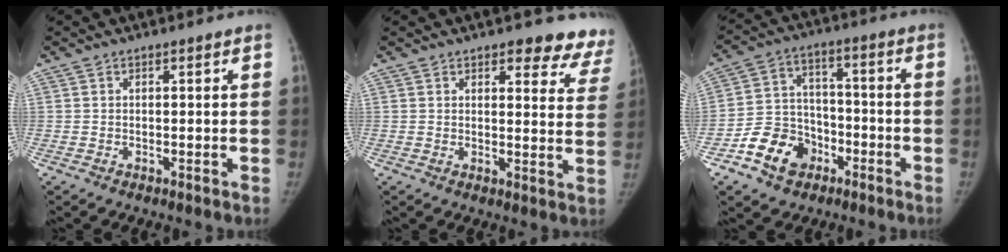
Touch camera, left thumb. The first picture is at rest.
{"total": 10.1, "force": [8.8, 3.9, 2.9], "torque": [0.021, -0.053, 0.071]}
{"total": 11.8, "force": [-6.2, 8.9, 4.7], "torque": [-0.049, 0.053, -0.106]}